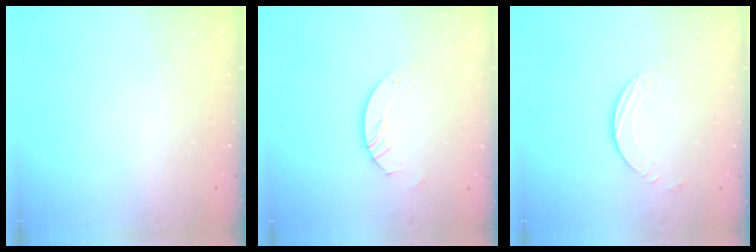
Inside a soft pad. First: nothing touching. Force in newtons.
{"total": 3.3, "press": 3.3, "slide": 0.2}
{"total": 2.5, "press": 2.5, "slide": 0.2}